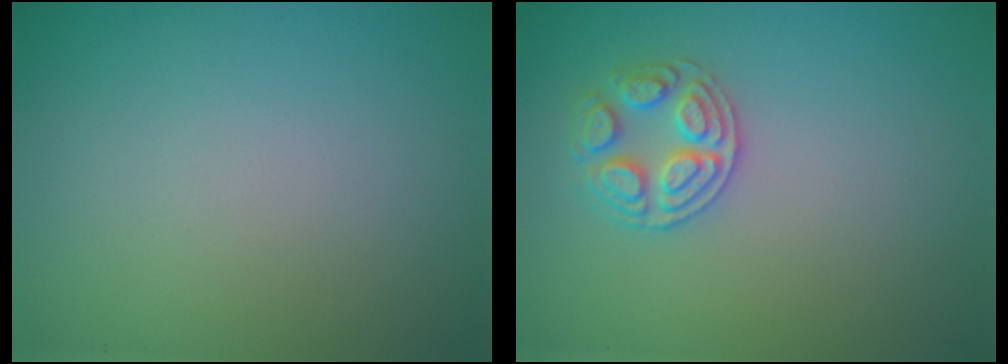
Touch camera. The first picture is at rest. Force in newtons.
{"total": 2.6, "press": 2.6, "slide": 0.4}